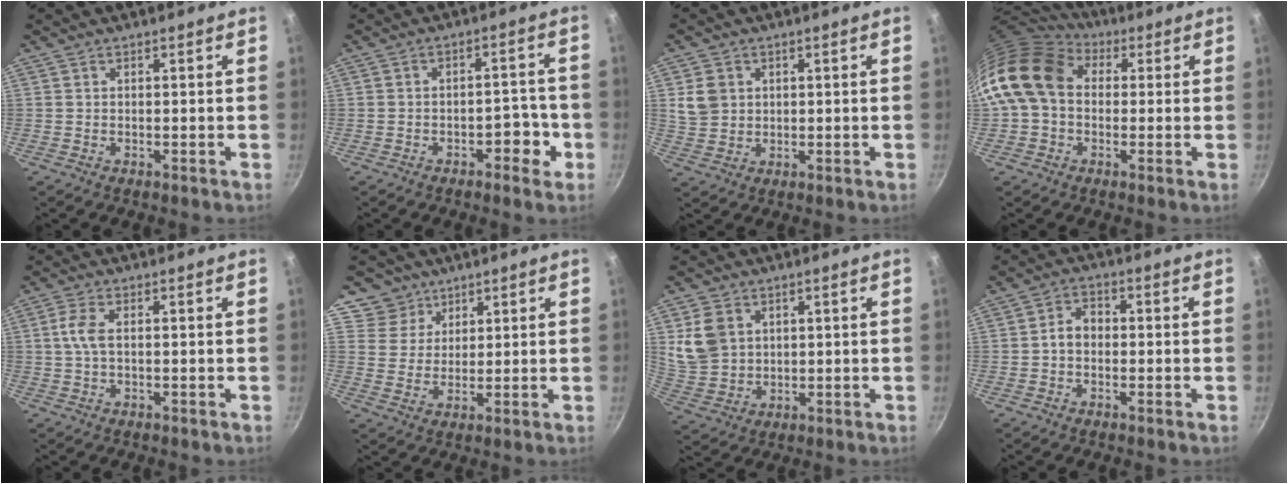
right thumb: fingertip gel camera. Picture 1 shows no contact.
{"total": 5.5, "force": [-2.5, 3.0, 3.9], "torque": [-0.018, 0.027, -0.031]}
{"total": 6.4, "force": [1.8, 5.5, 2.9], "torque": [-0.035, -0.001, 0.042]}
{"total": 13.9, "force": [2.1, 10.7, 8.6], "torque": [-0.140, 0.020, 0.020]}
{"total": 3.7, "force": [0.3, 1.6, 3.3], "torque": [-0.081, 0.007, 0.005]}
{"total": 6.5, "force": [4.1, 5.0, 0.3], "torque": [0.030, -0.019, 0.067]}
{"total": 8.5, "force": [2.7, 6.8, 4.5], "torque": [-0.067, -0.010, 0.067]}
{"total": 4.0, "force": [-0.5, 3.1, 2.5], "torque": [-0.024, 0.018, -0.016]}